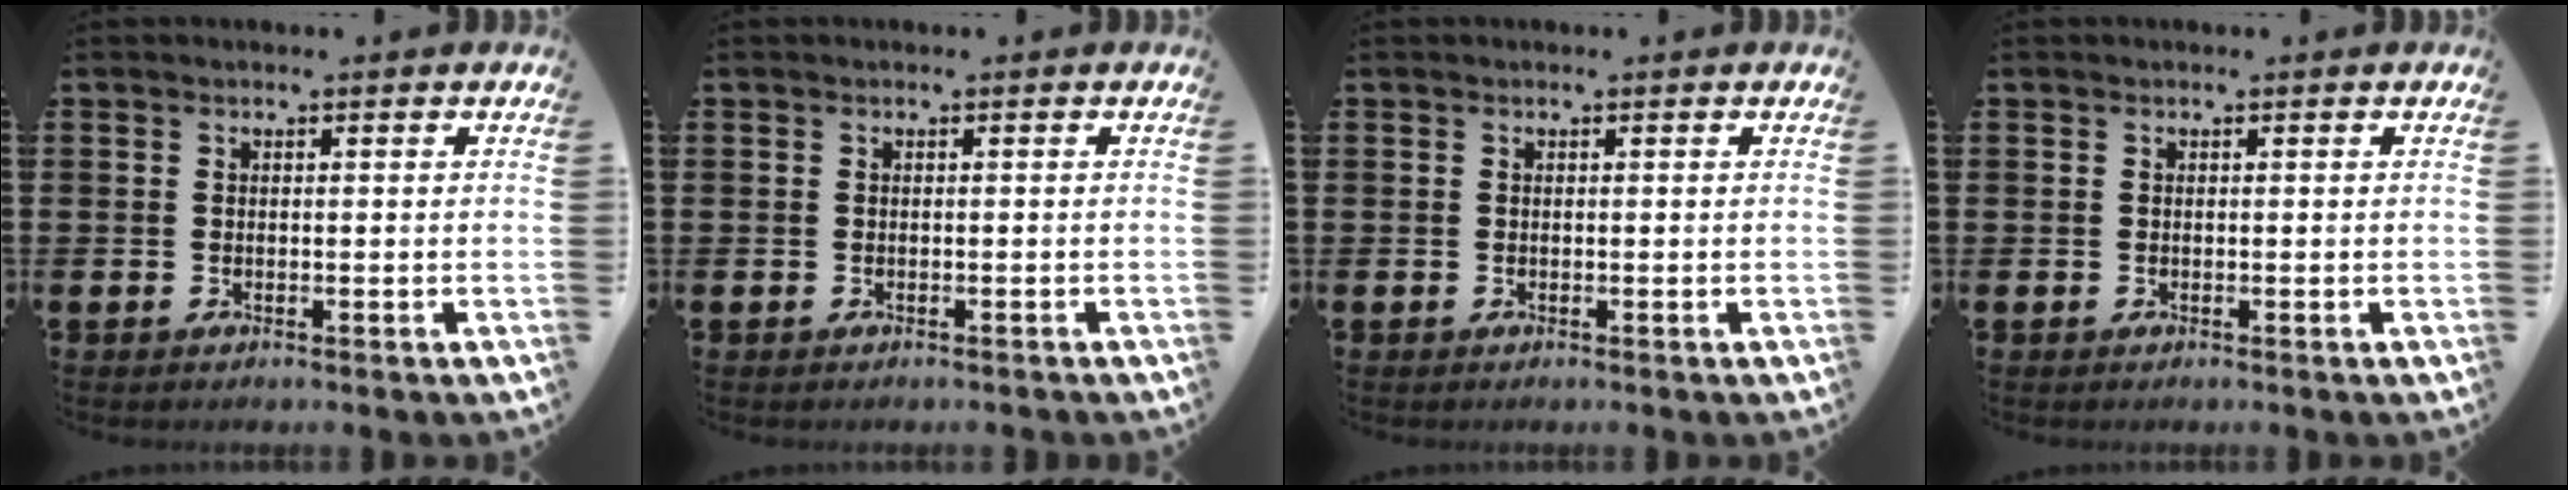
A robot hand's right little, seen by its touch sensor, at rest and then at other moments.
{"total": 0.0}
{"total": 0.0}
{"total": 0.0}